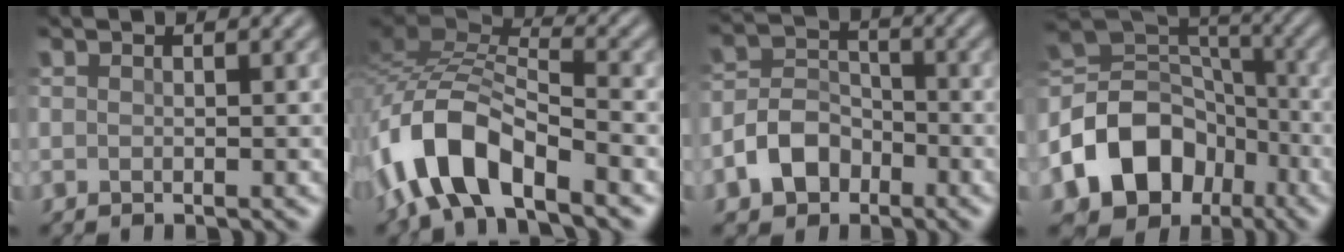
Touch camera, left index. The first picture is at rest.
{"total": 9.9, "force": [-5.7, 4.0, 6.9], "torque": [-0.131, 0.008, -0.124]}
{"total": 4.6, "force": [-2.4, 3.3, 2.2], "torque": [-0.039, 0.002, -0.050]}
{"total": 11.7, "force": [-5.1, 8.9, 5.6], "torque": [-0.115, 0.001, -0.097]}